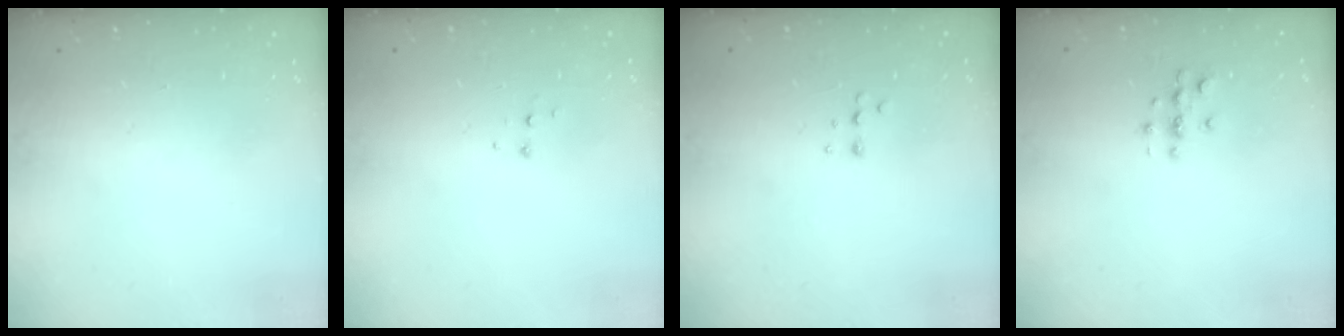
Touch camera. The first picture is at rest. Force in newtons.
{"total": 4.5, "press": 4.5, "slide": 0.4}
{"total": 4.0, "press": 4.0, "slide": 0.8}
{"total": 2.8, "press": 2.8, "slide": 0.2}